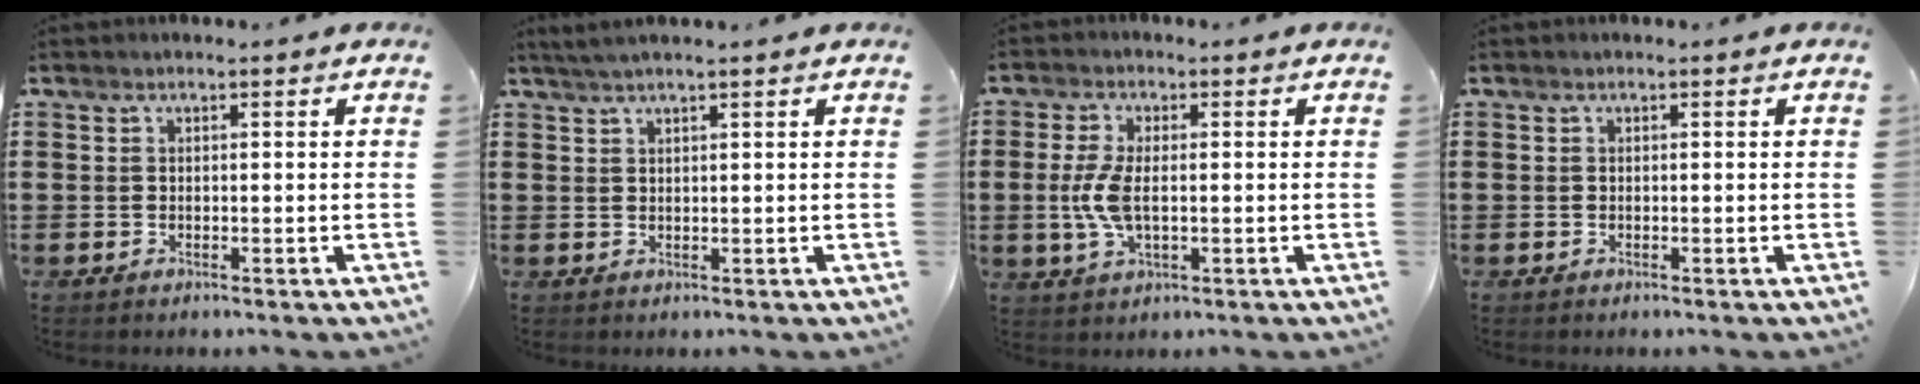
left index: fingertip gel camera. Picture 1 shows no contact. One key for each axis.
{"total": 1.9, "fx": 1.5, "fy": -0.2, "fz": 1.1, "tx": -0.023, "ty": 0.001, "tz": 0.029}
{"total": 5.8, "fx": -0.2, "fy": 2.5, "fz": 5.2, "tx": -0.131, "ty": -0.007, "tz": -0.012}
{"total": 0.0}